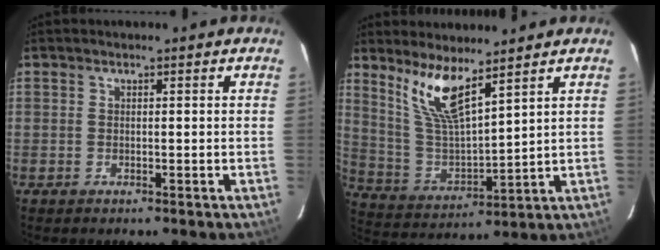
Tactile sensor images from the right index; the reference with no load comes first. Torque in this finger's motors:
{"motor_torque": [0.29, 0.27, 0.29, 0.09]}